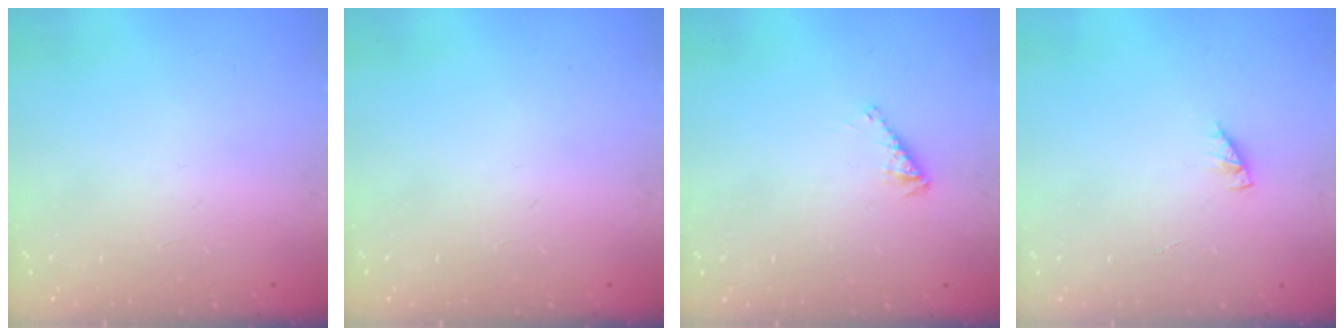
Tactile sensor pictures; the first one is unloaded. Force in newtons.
{"total": 0.0}
{"total": 4.2, "press": 4.2, "slide": 0.5}
{"total": 2.4, "press": 2.4, "slide": 0.3}